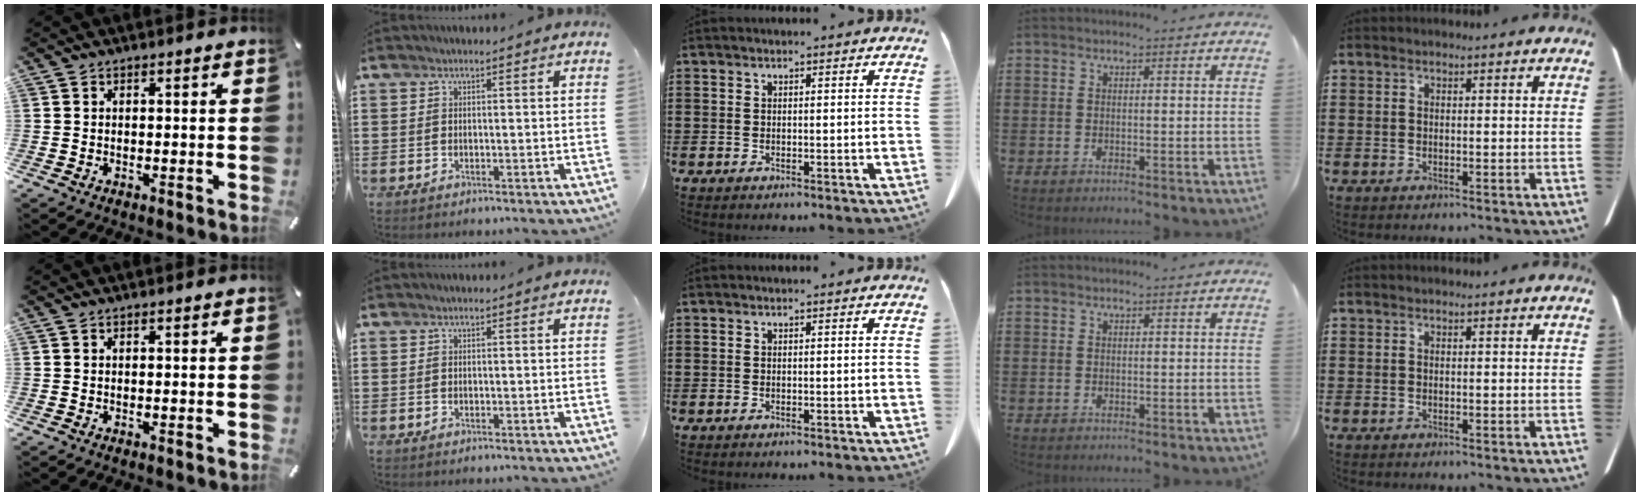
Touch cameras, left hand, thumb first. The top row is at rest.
{}